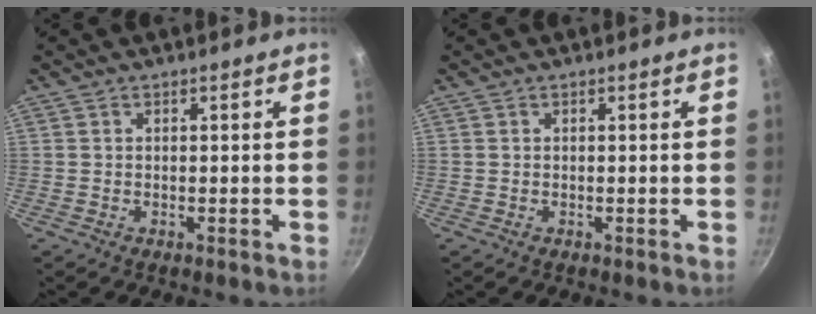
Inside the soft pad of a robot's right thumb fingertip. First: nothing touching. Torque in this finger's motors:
{"motor_torque": [0.00, 0.00, 0.00, 0.00, 0.00]}